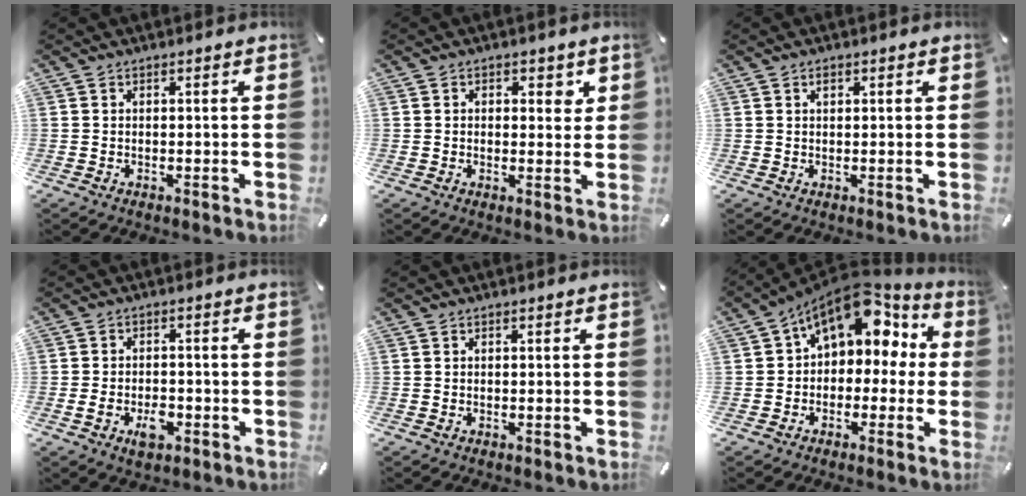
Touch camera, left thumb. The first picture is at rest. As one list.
[{"total": 3.0, "force": [0.9, 2.2, 1.8], "torque": [-0.007, -0.005, 0.006]}, {"total": 1.1, "force": [0.6, 0.6, 0.7], "torque": [-0.006, 0.000, 0.008]}, {"total": 6.2, "force": [-2.3, 3.8, 4.3], "torque": [-0.078, 0.005, -0.044]}, {"total": 0.0}, {"total": 13.6, "force": [6.3, 8.8, 8.2], "torque": [-0.129, -0.034, 0.111]}]